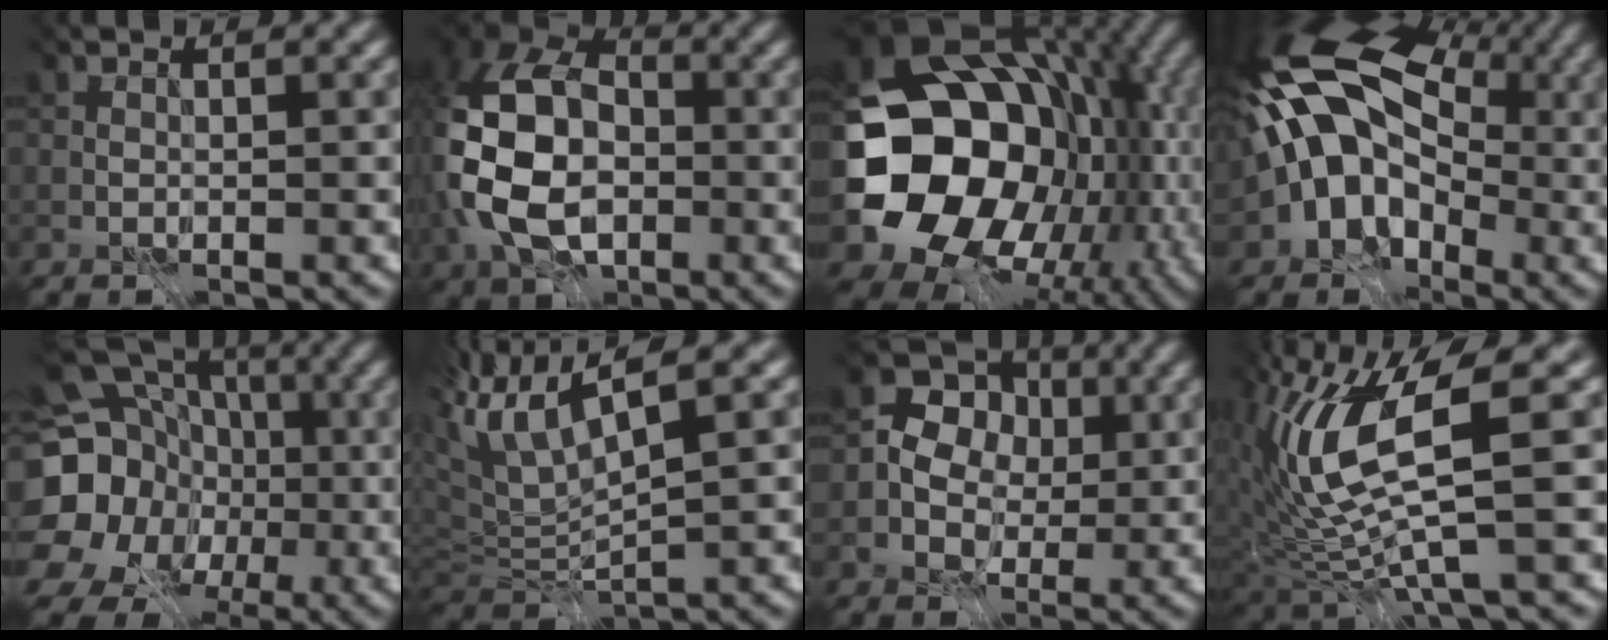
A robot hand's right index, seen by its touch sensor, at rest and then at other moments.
{"total": 11.1, "force": [-3.2, 7.0, 8.0], "torque": [-0.178, -0.017, -0.045]}
{"total": 15.2, "force": [-2.3, 12.5, 8.3], "torque": [-0.151, -0.027, -0.010]}
{"total": 13.1, "force": [-1.9, 8.4, 9.9], "torque": [-0.155, 0.003, -0.031]}
{"total": 19.1, "force": [-2.6, 17.4, 7.4], "torque": [-0.168, -0.002, -0.055]}
{"total": 4.3, "force": [0.7, 0.2, 4.3], "torque": [-0.101, 0.000, 0.035]}
{"total": 6.0, "force": [-0.9, 5.2, 2.8], "torque": [-0.029, 0.012, -0.018]}
{"total": 8.4, "force": [0.1, 1.1, 8.3], "torque": [-0.197, -0.022, 0.033]}